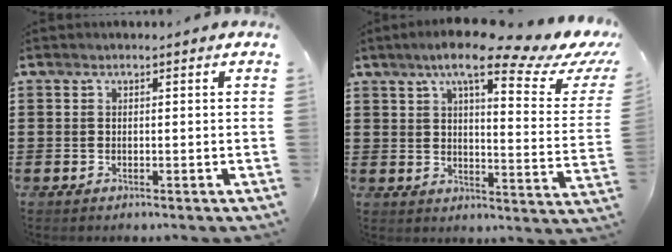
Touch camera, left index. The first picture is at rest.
{"total": 11.5, "force": [8.2, 1.4, 7.9], "torque": [-0.140, -0.034, 0.127]}